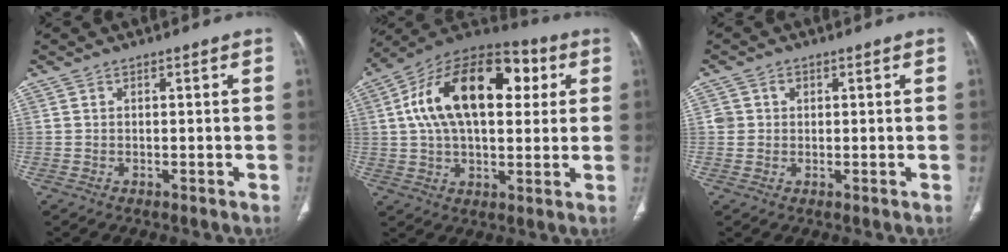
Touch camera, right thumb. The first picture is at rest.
{"total": 23.6, "force": [5.6, 13.1, 18.9], "torque": [-0.302, 0.025, 0.081]}
{"total": 2.7, "force": [0.6, 2.5, 0.7], "torque": [0.002, 0.002, 0.011]}